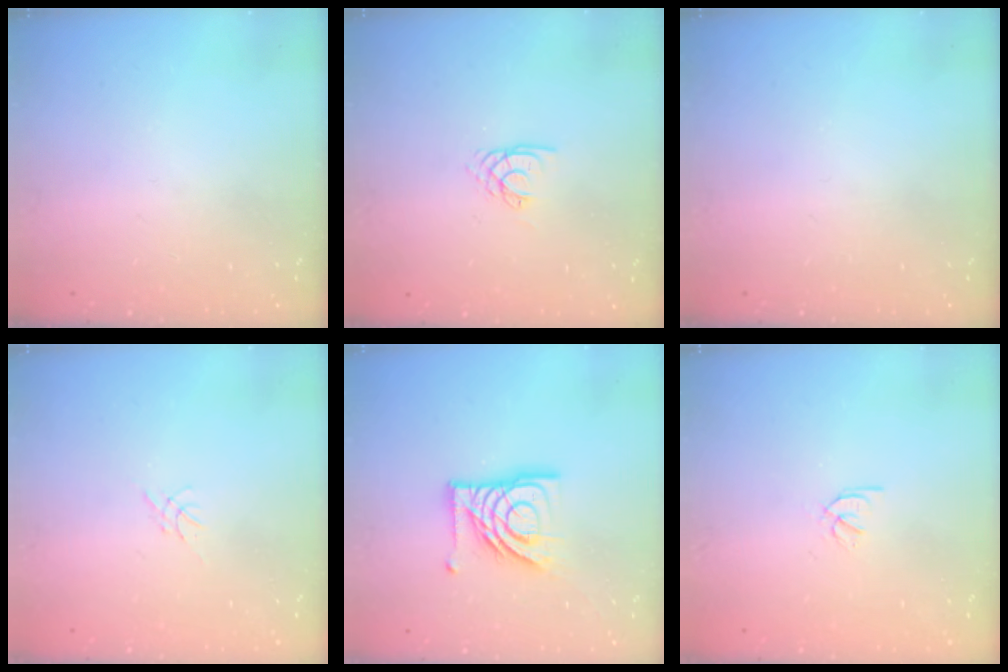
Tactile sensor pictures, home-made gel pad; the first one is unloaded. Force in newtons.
{"total": 2.2, "press": 2.2, "slide": 0.2}
{"total": 0.0}
{"total": 0.0}
{"total": 14.7, "press": 14.6, "slide": 1.7}
{"total": 2.1, "press": 2.1, "slide": 0.1}